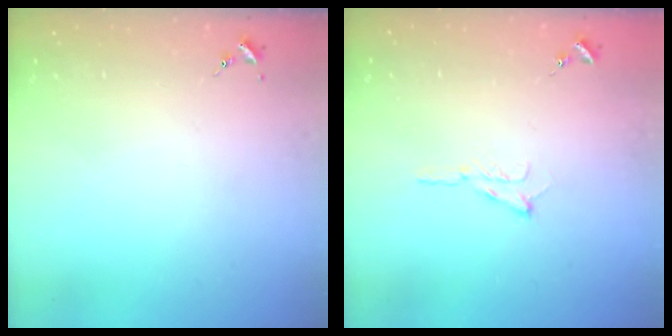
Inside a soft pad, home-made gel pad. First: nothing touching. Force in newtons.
{"total": 6.1, "press": 6.1, "slide": 0.7}